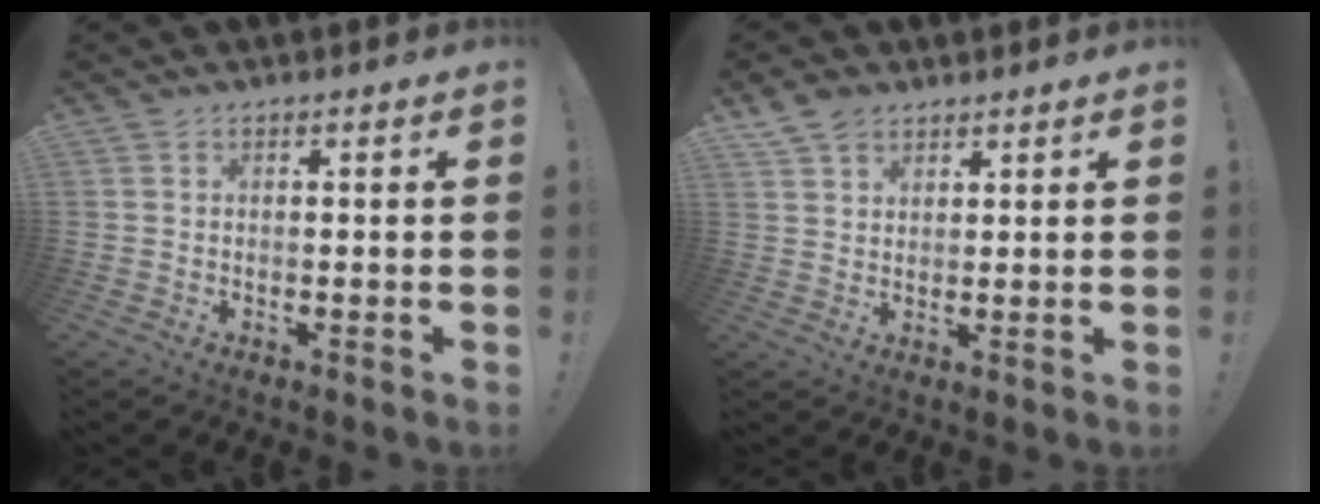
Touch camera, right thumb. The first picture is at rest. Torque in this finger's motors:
{"motor_torque": [0.01, 0.01, 0.51, 0.51, 0.02]}